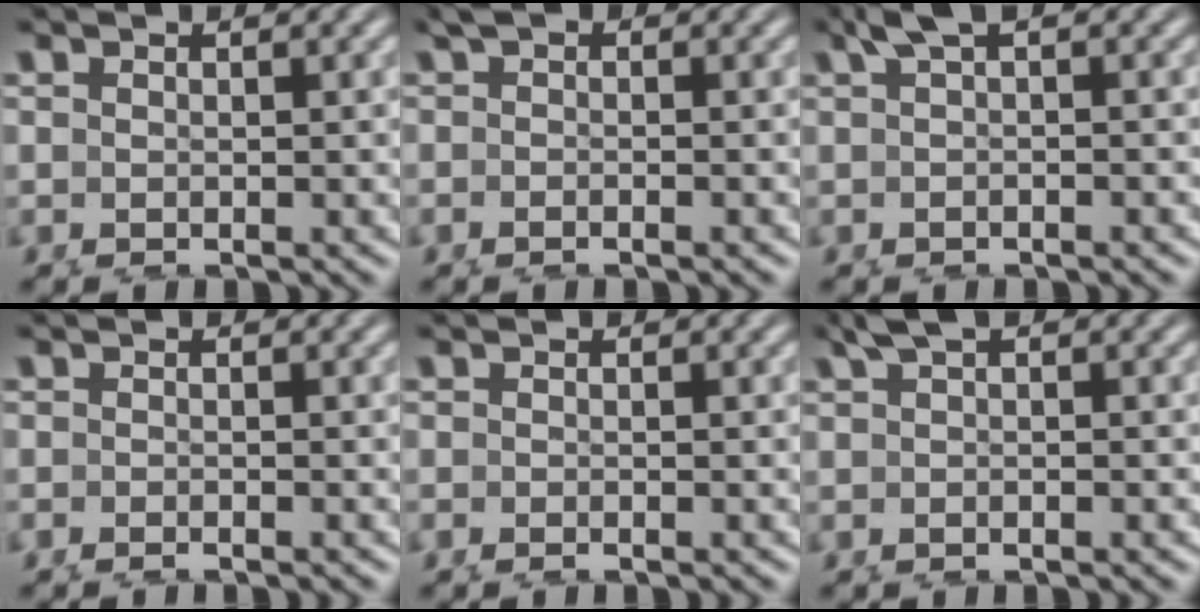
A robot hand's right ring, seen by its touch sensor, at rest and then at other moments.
{"total": 0.7, "force": [-0.3, -0.3, 0.6], "torque": [-0.004, 0.003, -0.008]}
{"total": 1.6, "force": [0.8, -0.5, 1.4], "torque": [-0.026, 0.004, 0.014]}
{"total": 1.3, "force": [-1.3, -0.2, -0.1], "torque": [0.007, -0.003, -0.022]}
{"total": 1.0, "force": [-1.0, -0.1, -0.1], "torque": [0.007, -0.004, -0.016]}
{"total": 1.2, "force": [0.5, -0.3, 1.1], "torque": [-0.023, 0.006, 0.009]}